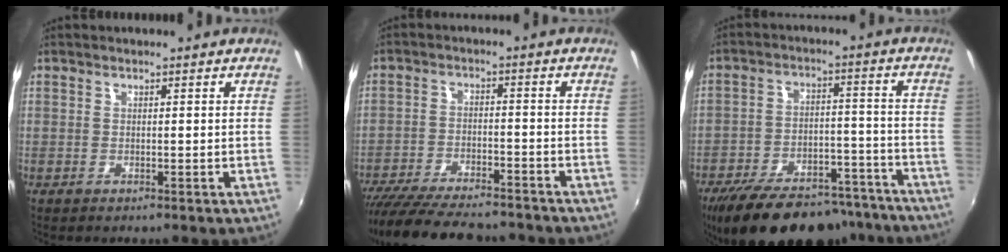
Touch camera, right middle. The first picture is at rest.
{"total": 18.0, "force": [-15.6, 4.3, 8.0], "torque": [-0.165, -0.034, -0.242]}
{"total": 25.7, "force": [-21.2, 9.7, 11.0], "torque": [-0.211, 0.006, -0.286]}